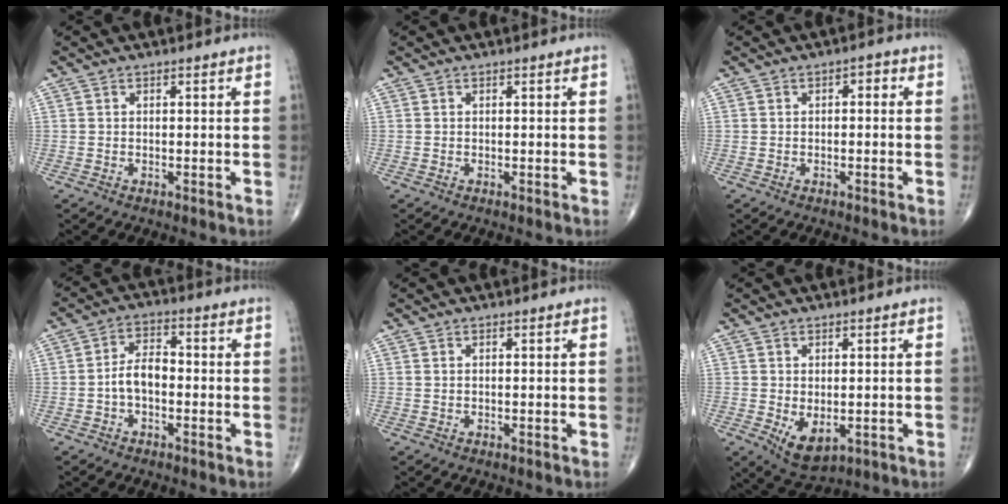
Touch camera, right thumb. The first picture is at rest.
{"total": 0.0}
{"total": 1.8, "force": [0.1, 1.1, 1.5], "torque": [-0.016, 0.010, -0.007]}
{"total": 5.5, "force": [-1.2, 3.2, 4.3], "torque": [-0.070, 0.025, -0.029]}
{"total": 0.0}
{"total": 5.7, "force": [-1.0, 3.3, 4.6], "torque": [-0.068, -0.007, 0.003]}